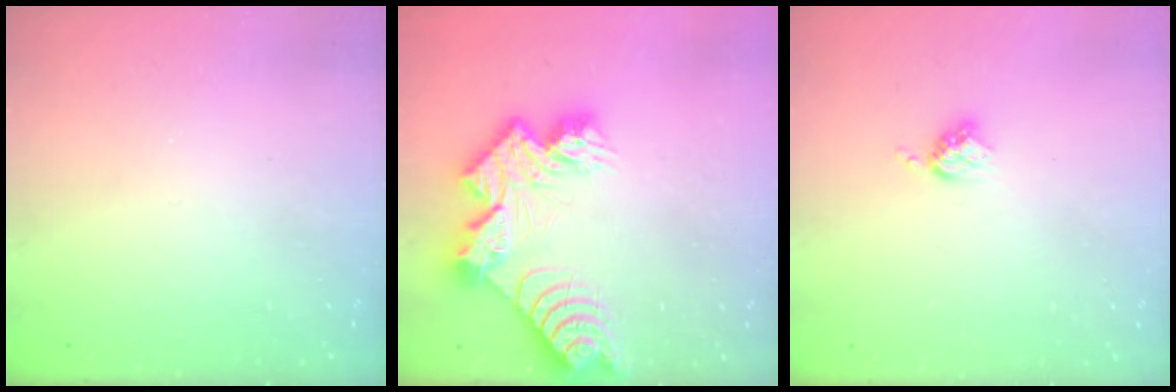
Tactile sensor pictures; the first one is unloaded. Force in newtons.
{"total": 13.4, "press": 13.4, "slide": 1.1}
{"total": 3.5, "press": 3.5, "slide": 0.4}